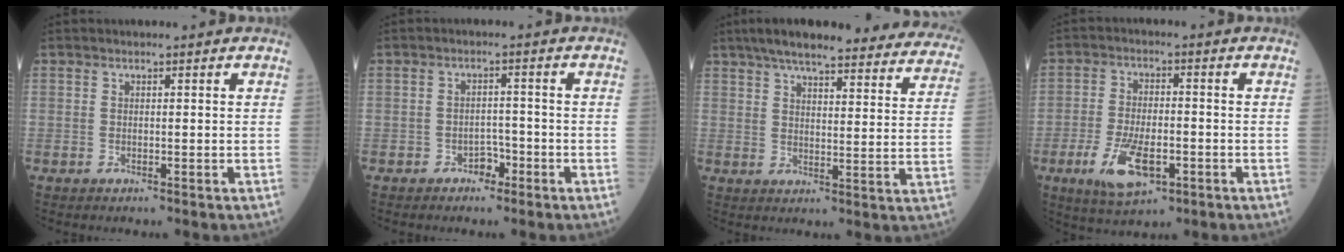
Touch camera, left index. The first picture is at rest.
{"total": 2.5, "force": [-1.6, 1.5, 1.1], "torque": [-0.012, 0.007, -0.026]}
{"total": 28.7, "force": [25.0, 5.3, 13.1], "torque": [-0.189, -0.017, 0.295]}
{"total": 8.8, "force": [-3.6, 3.6, 7.2], "torque": [-0.147, -0.010, -0.060]}